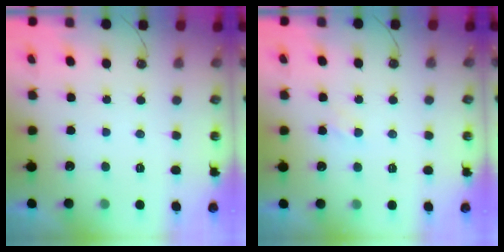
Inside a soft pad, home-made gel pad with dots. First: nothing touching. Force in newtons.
{"total": 2.7, "press": 2.6, "slide": 0.4}